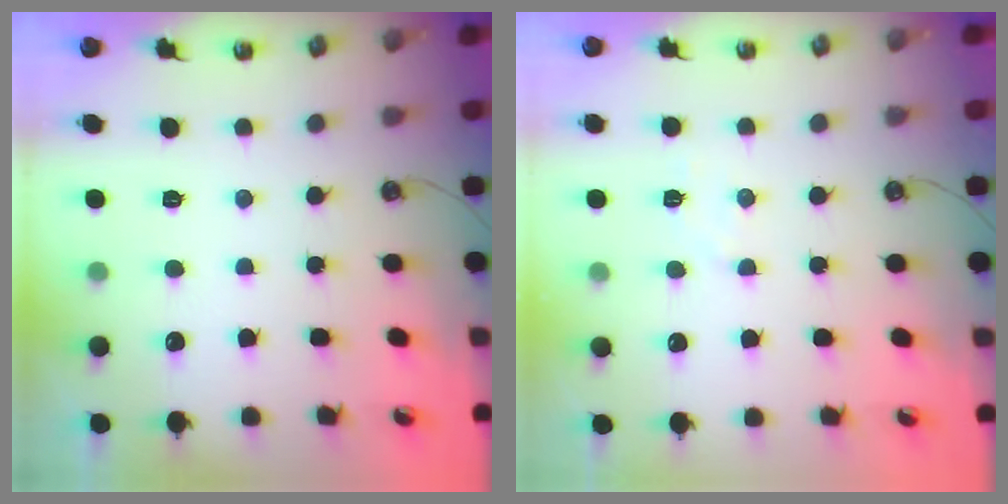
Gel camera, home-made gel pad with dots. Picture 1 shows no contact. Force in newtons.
{"total": 4.7, "press": 4.6, "slide": 0.7}